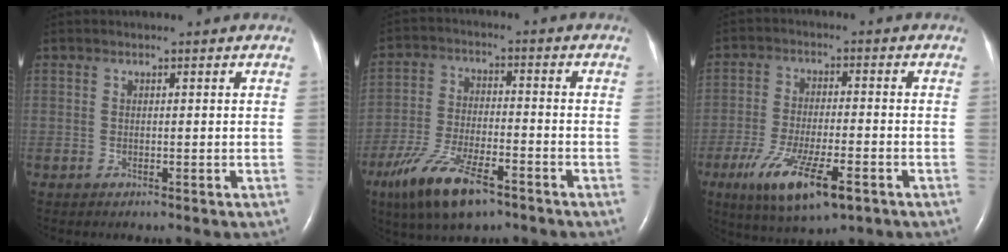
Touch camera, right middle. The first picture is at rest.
{"total": 11.9, "force": [-7.6, 3.5, 8.5], "torque": [-0.175, -0.019, -0.133]}
{"total": 11.8, "force": [-5.9, 2.8, 9.8], "torque": [-0.184, -0.026, -0.094]}